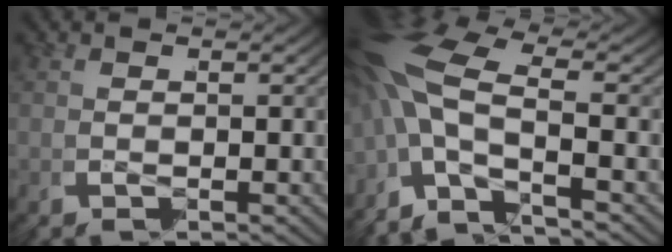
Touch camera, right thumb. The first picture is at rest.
{"total": 8.2, "force": [-2.5, 5.5, 5.5], "torque": [-0.137, -0.026, -0.040]}